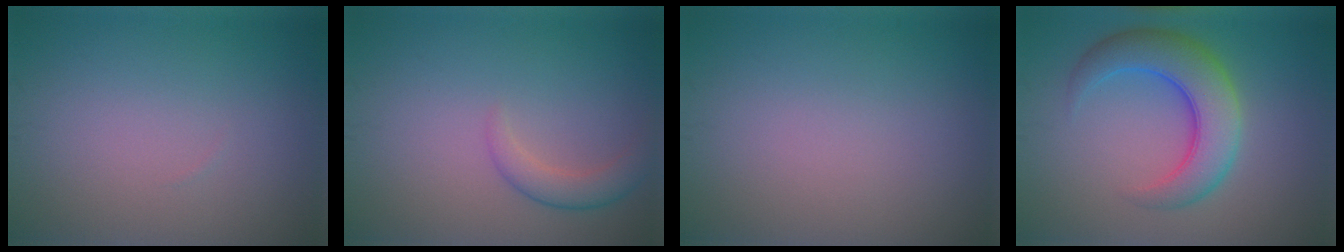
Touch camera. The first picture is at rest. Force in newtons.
{"total": 2.3, "press": 2.3, "slide": 0.1}
{"total": 0.0}
{"total": 6.6, "press": 6.6, "slide": 0.1}